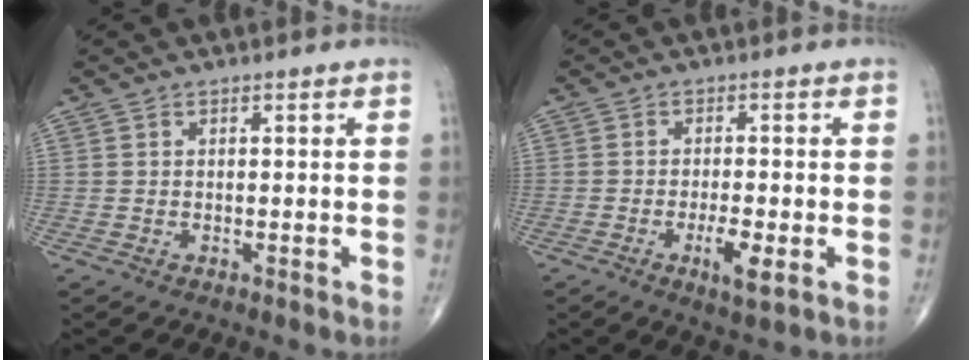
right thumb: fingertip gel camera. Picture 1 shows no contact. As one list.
[{"total": 5.0, "force": [-1.8, 1.2, 4.5], "torque": [-0.082, -0.004, -0.029]}]